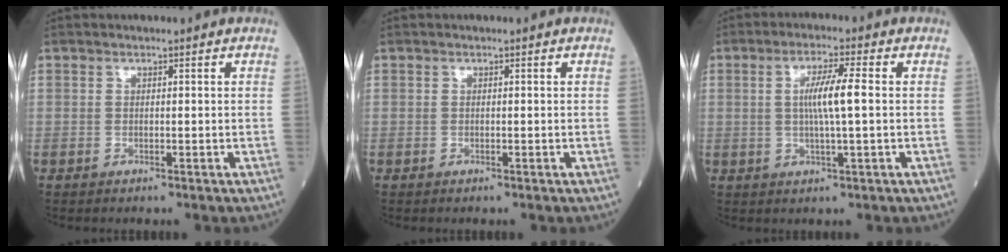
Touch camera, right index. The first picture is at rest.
{"total": 0.0}
{"total": 5.9, "force": [0.5, -0.1, 5.8], "torque": [-0.108, 0.001, 0.009]}